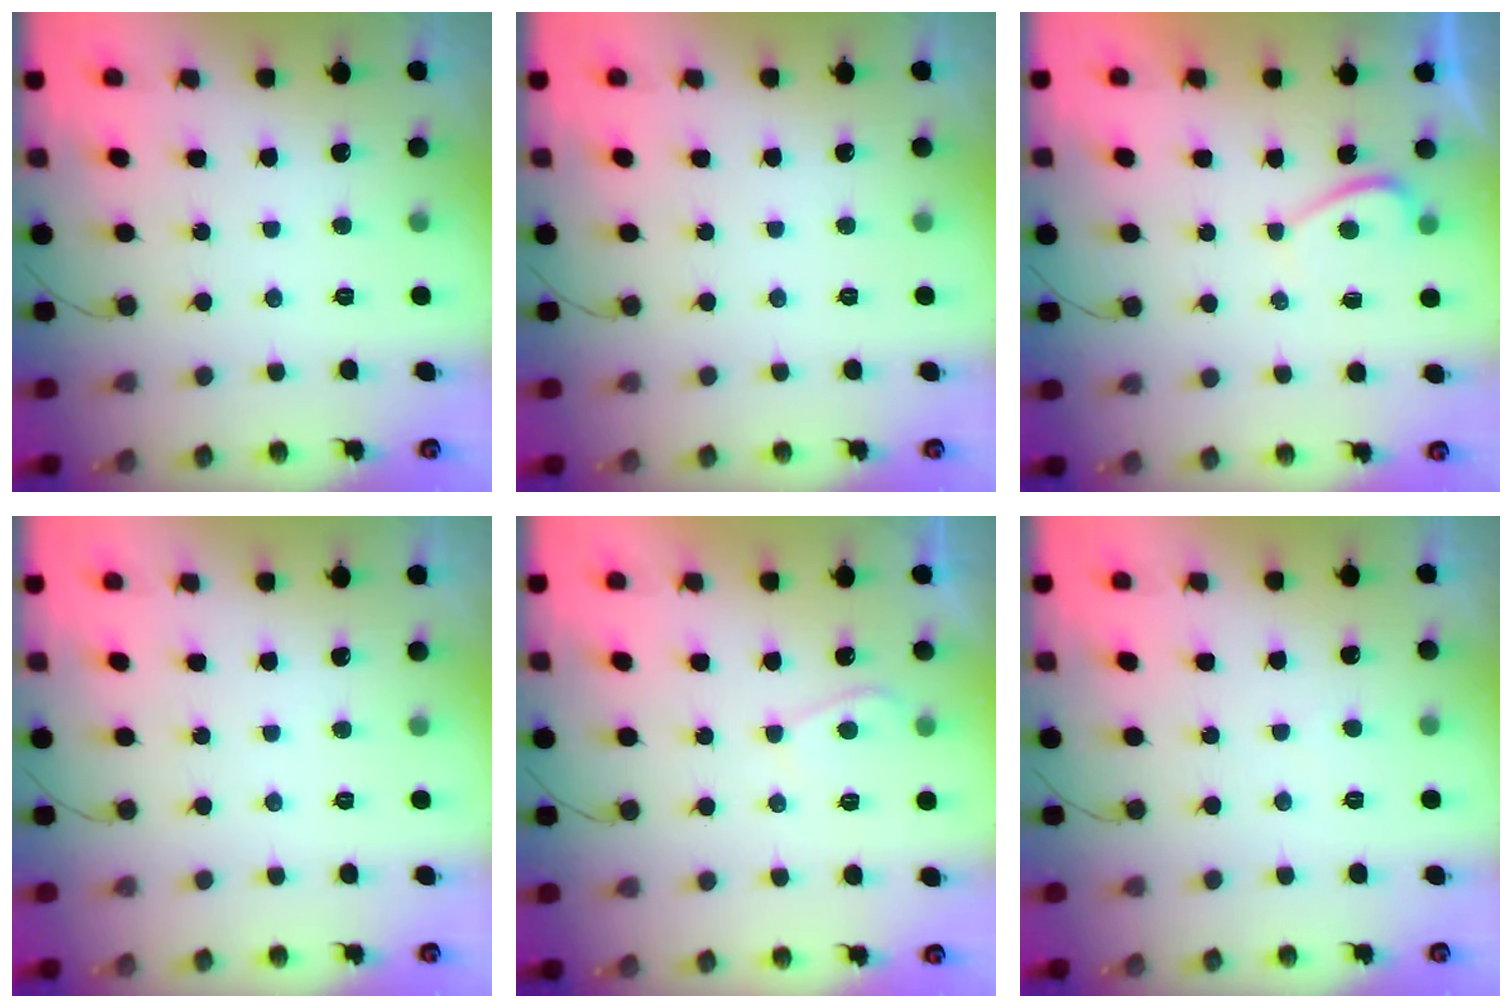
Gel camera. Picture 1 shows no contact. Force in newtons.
{"total": 0.0}
{"total": 0.7, "press": 0.5, "slide": 0.5}
{"total": 0.0}
{"total": 3.3, "press": 3.2, "slide": 0.4}
{"total": 2.6, "press": 2.6, "slide": 0.3}